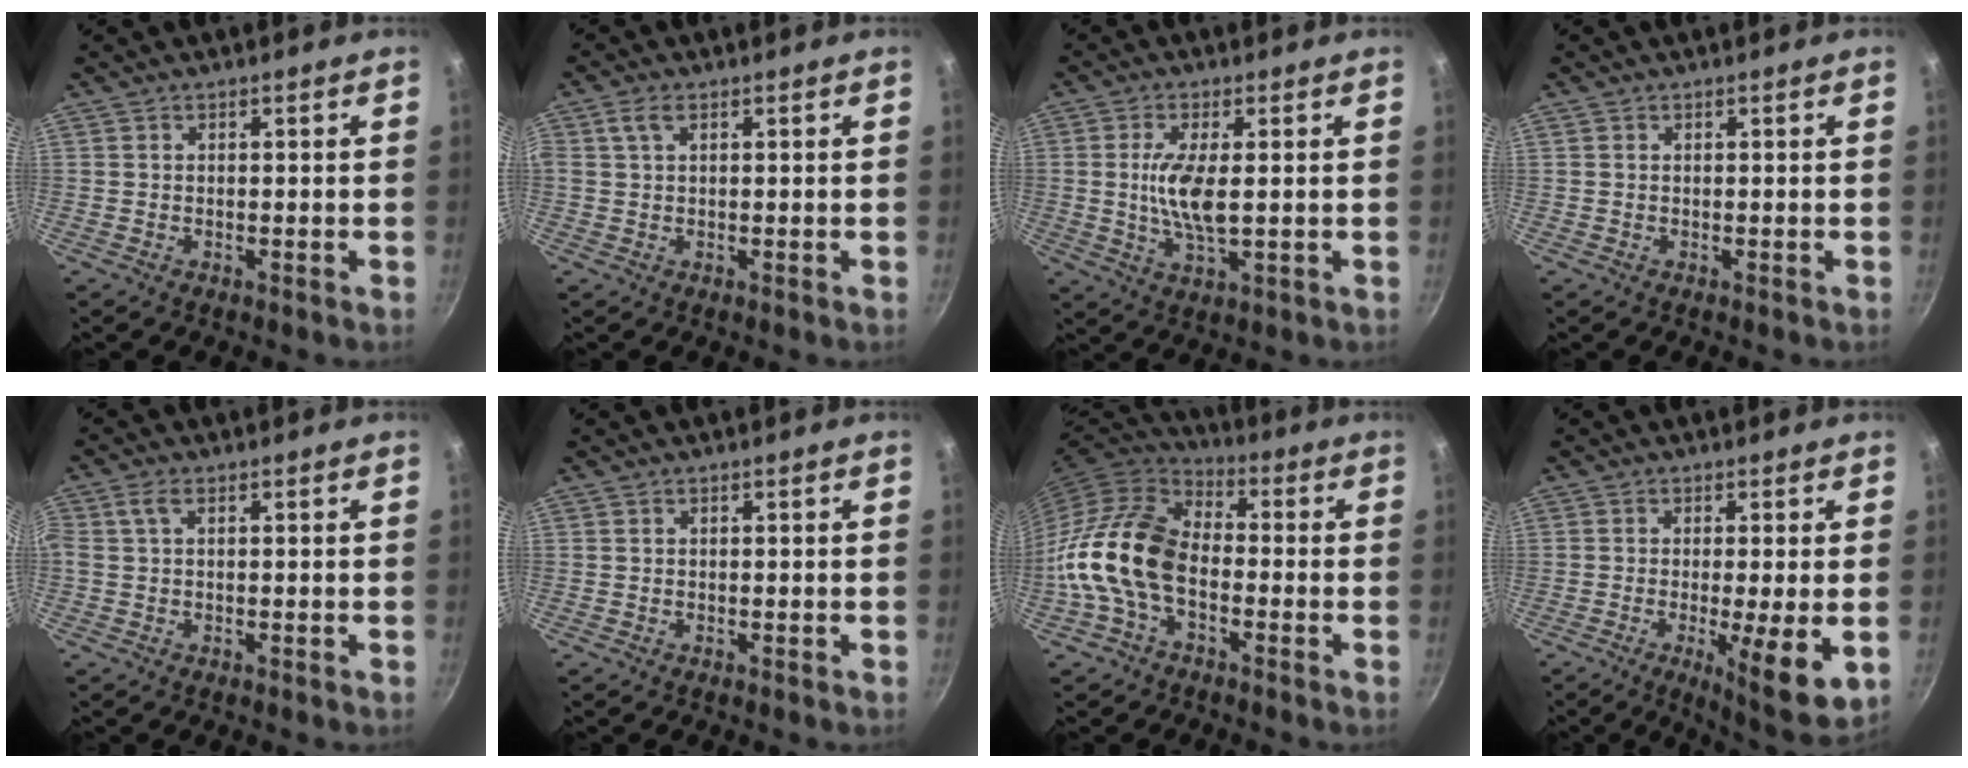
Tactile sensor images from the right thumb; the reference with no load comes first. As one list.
[{"total": 2.7, "force": [1.1, 1.4, 2.1], "torque": [-0.042, 0.005, 0.020]}, {"total": 8.1, "force": [0.5, 2.8, 7.6], "torque": [-0.155, -0.007, 0.010]}, {"total": 0.0}, {"total": 2.4, "force": [0.6, 1.0, 2.1], "torque": [-0.049, 0.009, 0.011]}, {"total": 0.0}, {"total": 14.7, "force": [-3.6, 9.3, 10.8], "torque": [-0.189, 0.039, -0.086]}, {"total": 10.1, "force": [-2.0, 1.6, 9.7], "torque": [-0.148, -0.012, -0.022]}]